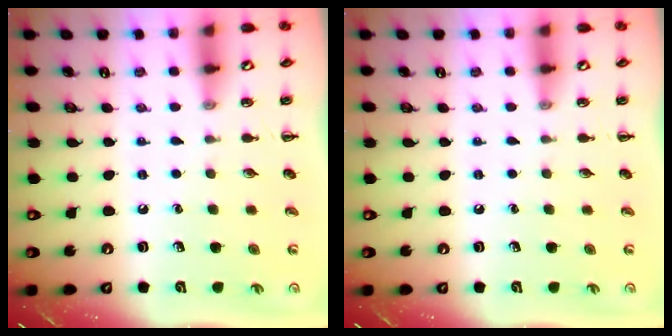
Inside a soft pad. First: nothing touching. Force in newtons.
{"total": 0.0}